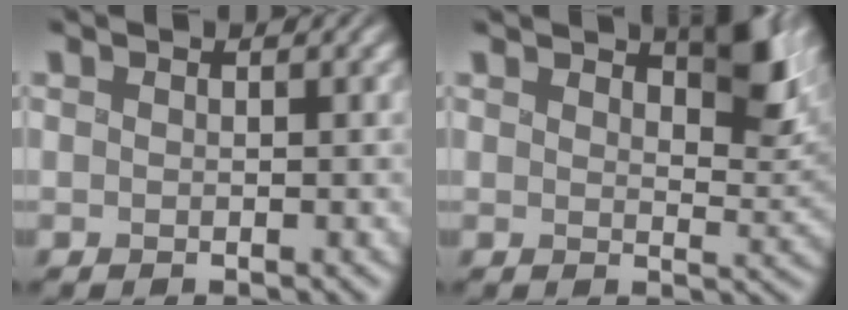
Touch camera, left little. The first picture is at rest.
{"total": 4.6, "force": [3.1, 1.5, 3.1], "torque": [-0.039, -0.002, 0.044]}